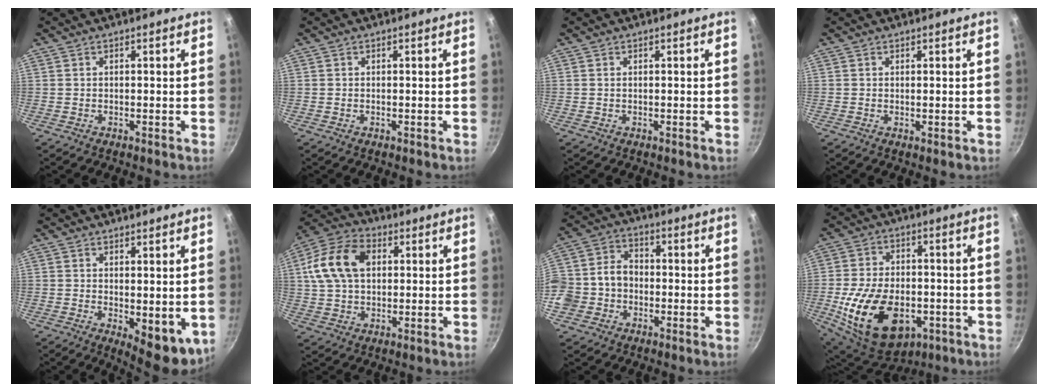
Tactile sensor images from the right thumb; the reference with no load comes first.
{"total": 0.0}
{"total": 0.0}
{"total": 0.5, "force": [0.2, 0.1, 0.5], "torque": [-0.007, -0.004, 0.001]}
{"total": 8.1, "force": [-0.1, 3.6, 7.2], "torque": [-0.077, -0.015, 0.009]}
{"total": 14.0, "force": [3.0, 9.6, 9.7], "torque": [-0.165, 0.014, 0.042]}
{"total": 12.7, "force": [-2.7, 10.6, 6.4], "torque": [-0.117, 0.041, -0.060]}
{"total": 21.7, "force": [-5.7, 13.9, 15.6], "torque": [-0.265, 0.013, -0.079]}